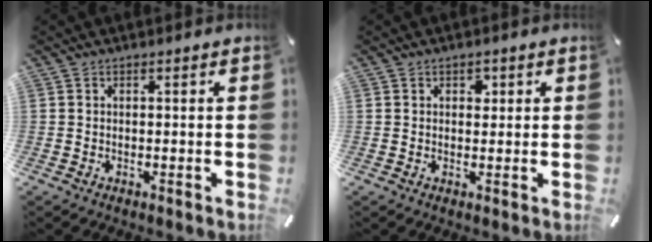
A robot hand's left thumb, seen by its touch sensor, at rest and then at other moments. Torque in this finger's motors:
{"motor_torque": [0.40, 0.51, 0.11, -0.15, 0.02]}